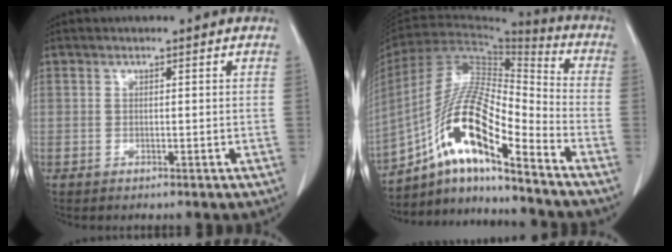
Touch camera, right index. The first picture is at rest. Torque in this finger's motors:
{"motor_torque": [1.27, -0.87, 0.86, 0.21]}